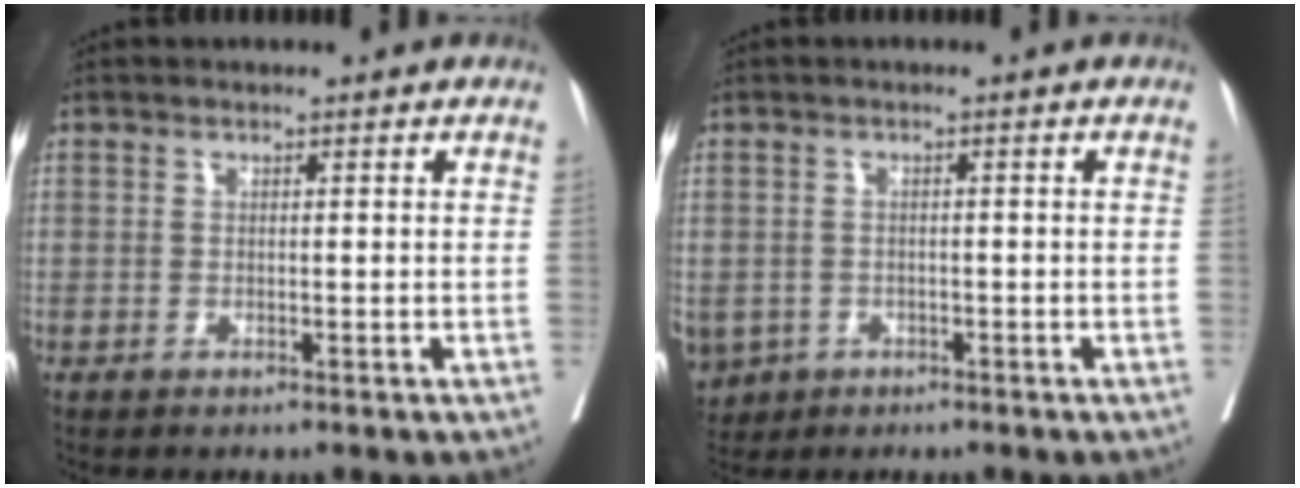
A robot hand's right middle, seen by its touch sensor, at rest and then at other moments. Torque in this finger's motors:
{"motor_torque": [1.44, -0.69, 1.05, 0.21]}